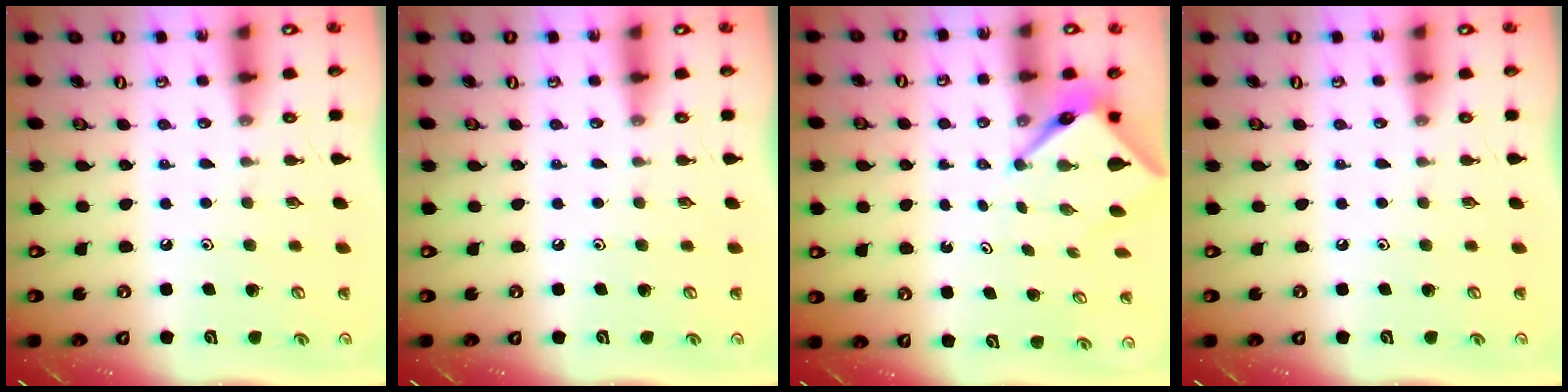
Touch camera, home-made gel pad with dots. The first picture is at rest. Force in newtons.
{"total": 0.0}
{"total": 5.0, "press": 5.0, "slide": 0.2}
{"total": 0.0}